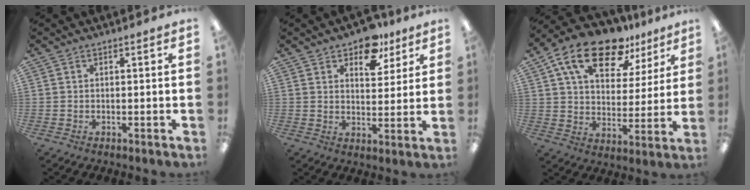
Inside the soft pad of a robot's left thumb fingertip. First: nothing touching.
{"total": 10.0, "force": [7.1, 5.4, 4.5], "torque": [-0.054, -0.035, 0.125]}
{"total": 18.1, "force": [12.0, 9.1, 10.0], "torque": [-0.177, -0.057, 0.212]}